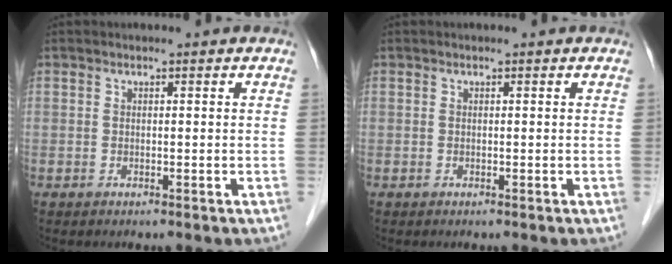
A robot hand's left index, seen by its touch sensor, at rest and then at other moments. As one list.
[{"total": 0.0}]